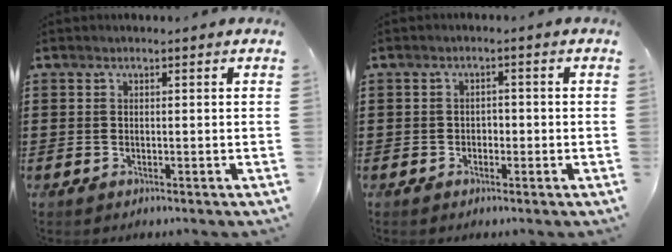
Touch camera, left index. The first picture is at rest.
{"total": 1.4, "force": [-0.8, 1.0, 0.6], "torque": [-0.016, 0.002, -0.019]}